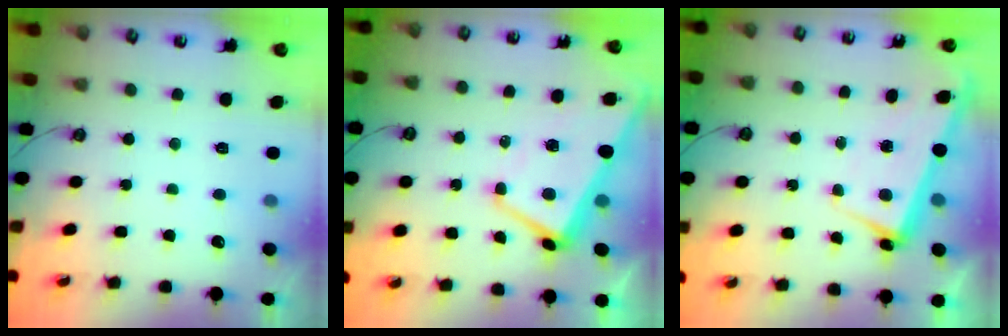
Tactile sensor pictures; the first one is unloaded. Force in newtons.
{"total": 0.8, "press": 0.2, "slide": 0.8}
{"total": 2.3, "press": 2.2, "slide": 0.8}